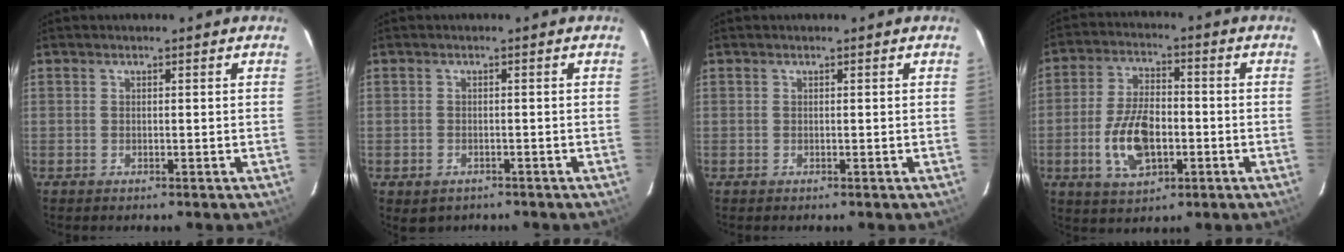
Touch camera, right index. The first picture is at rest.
{"total": 2.8, "force": [-1.5, 2.2, 1.0], "torque": [-0.025, -0.003, -0.016]}
{"total": 0.0}
{"total": 11.7, "force": [-3.2, 6.3, 9.3], "torque": [-0.187, 0.004, -0.049]}